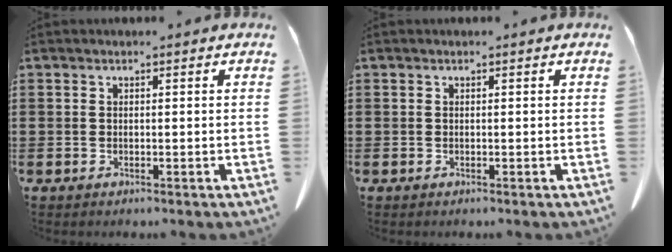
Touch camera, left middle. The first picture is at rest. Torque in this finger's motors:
{"motor_torque": [0.14, -0.18, 0.02, -0.01]}